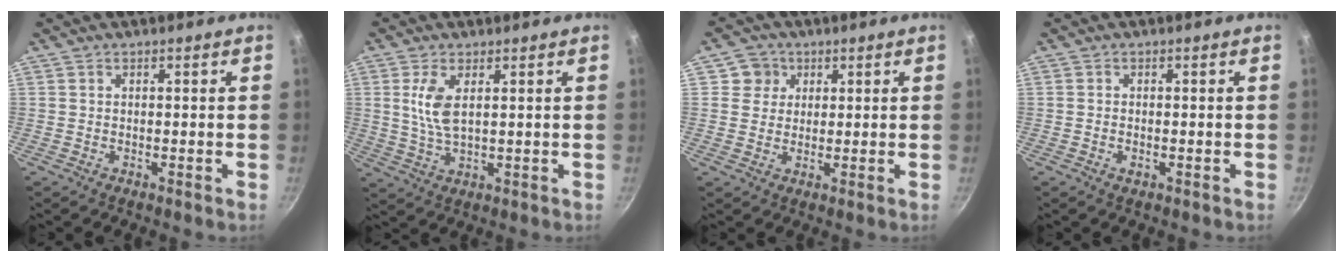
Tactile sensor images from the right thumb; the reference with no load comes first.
{"total": 6.1, "force": [1.6, 2.6, 5.3], "torque": [-0.107, -0.009, 0.037]}
{"total": 4.5, "force": [1.5, 4.2, 0.5], "torque": [0.033, 0.004, 0.018]}
{"total": 1.1, "force": [-0.4, 0.6, 0.9], "torque": [-0.021, 0.001, -0.008]}